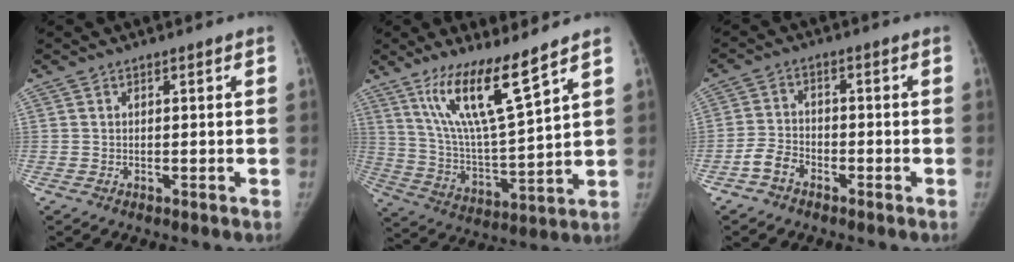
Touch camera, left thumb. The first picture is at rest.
{"total": 14.6, "force": [9.7, 1.5, 10.8], "torque": [-0.193, -0.066, 0.194]}
{"total": 4.3, "force": [-2.7, 2.8, 2.0], "torque": [-0.035, 0.019, -0.053]}